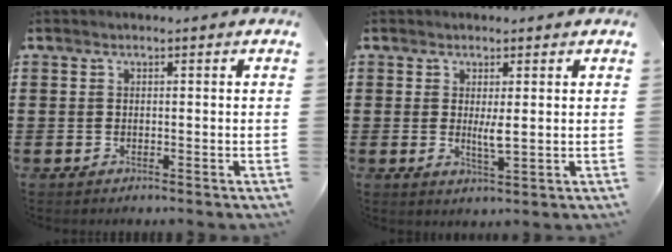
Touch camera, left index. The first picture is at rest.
{"total": 3.2, "force": [0.6, 0.5, 3.1], "torque": [-0.052, -0.007, 0.009]}